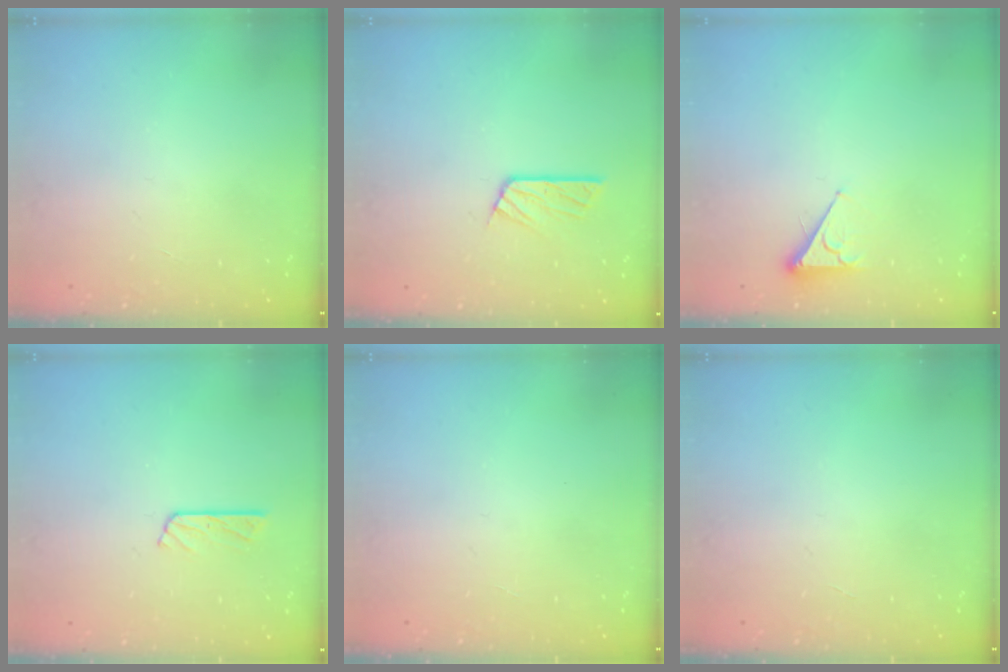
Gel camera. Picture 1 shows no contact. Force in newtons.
{"total": 6.8, "press": 6.8, "slide": 0.5}
{"total": 3.5, "press": 3.5, "slide": 0.7}
{"total": 4.7, "press": 4.7, "slide": 0.3}
{"total": 0.0}
{"total": 0.0}